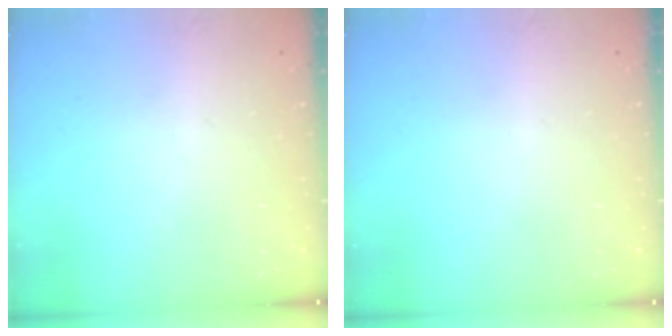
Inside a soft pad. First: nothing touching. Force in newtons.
{"total": 0.0}